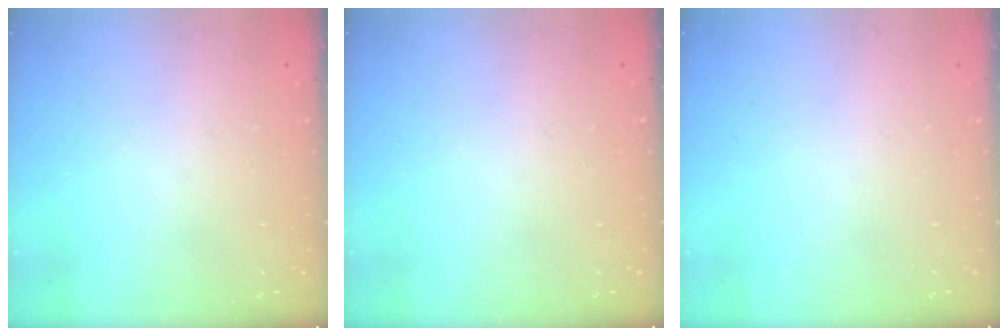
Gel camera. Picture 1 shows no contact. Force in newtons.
{"total": 0.0}
{"total": 0.0}